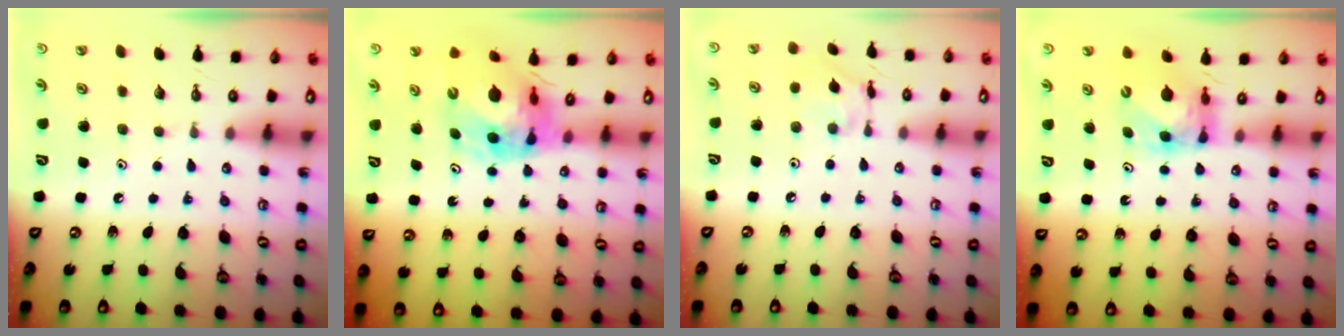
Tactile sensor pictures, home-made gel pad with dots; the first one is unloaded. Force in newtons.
{"total": 10.4, "press": 10.4, "slide": 1.0}
{"total": 8.4, "press": 8.4, "slide": 0.5}
{"total": 5.7, "press": 5.6, "slide": 0.6}